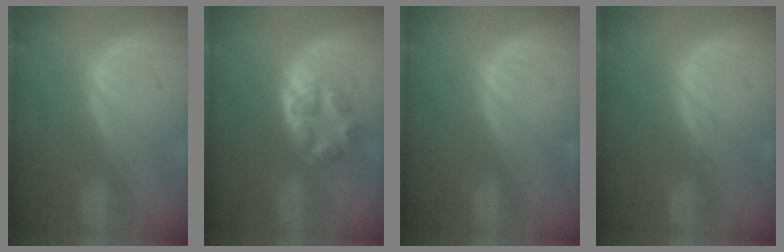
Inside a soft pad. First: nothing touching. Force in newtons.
{"total": 5.2, "press": 4.8, "slide": 2.0}
{"total": 0.0}
{"total": 0.5, "press": 0.5, "slide": 0.2}